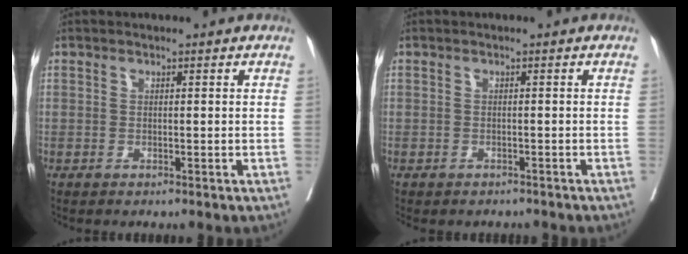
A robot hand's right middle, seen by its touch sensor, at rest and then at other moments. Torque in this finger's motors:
{"motor_torque": [1.11, -1.03, 0.20, 0.05]}